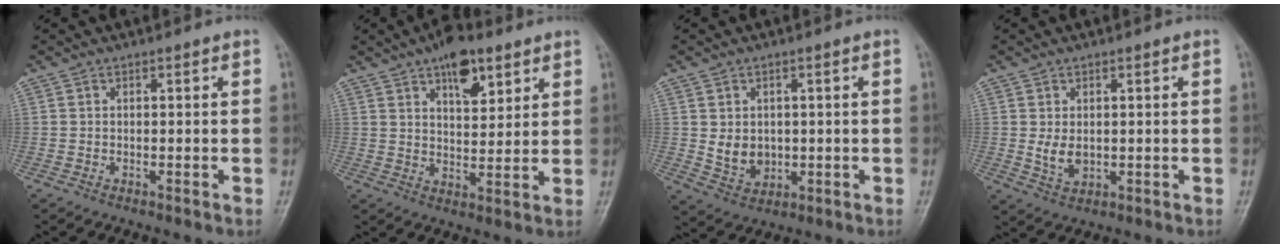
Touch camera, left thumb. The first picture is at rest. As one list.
[{"total": 9.3, "force": [5.3, 4.5, 6.1], "torque": [-0.064, -0.025, 0.080]}, {"total": 5.7, "force": [0.1, 4.7, 3.3], "torque": [-0.030, -0.006, 0.016]}, {"total": 3.9, "force": [0.1, 2.7, 2.8], "torque": [-0.041, -0.002, 0.010]}]